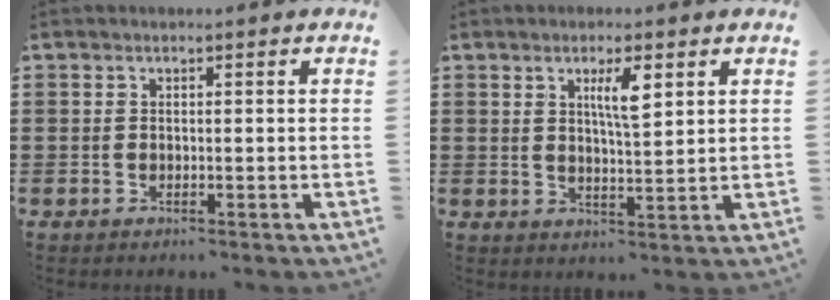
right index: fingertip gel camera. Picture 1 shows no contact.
{"total": 4.5, "force": [2.0, 0.9, 3.9], "torque": [-0.074, 0.004, 0.029]}